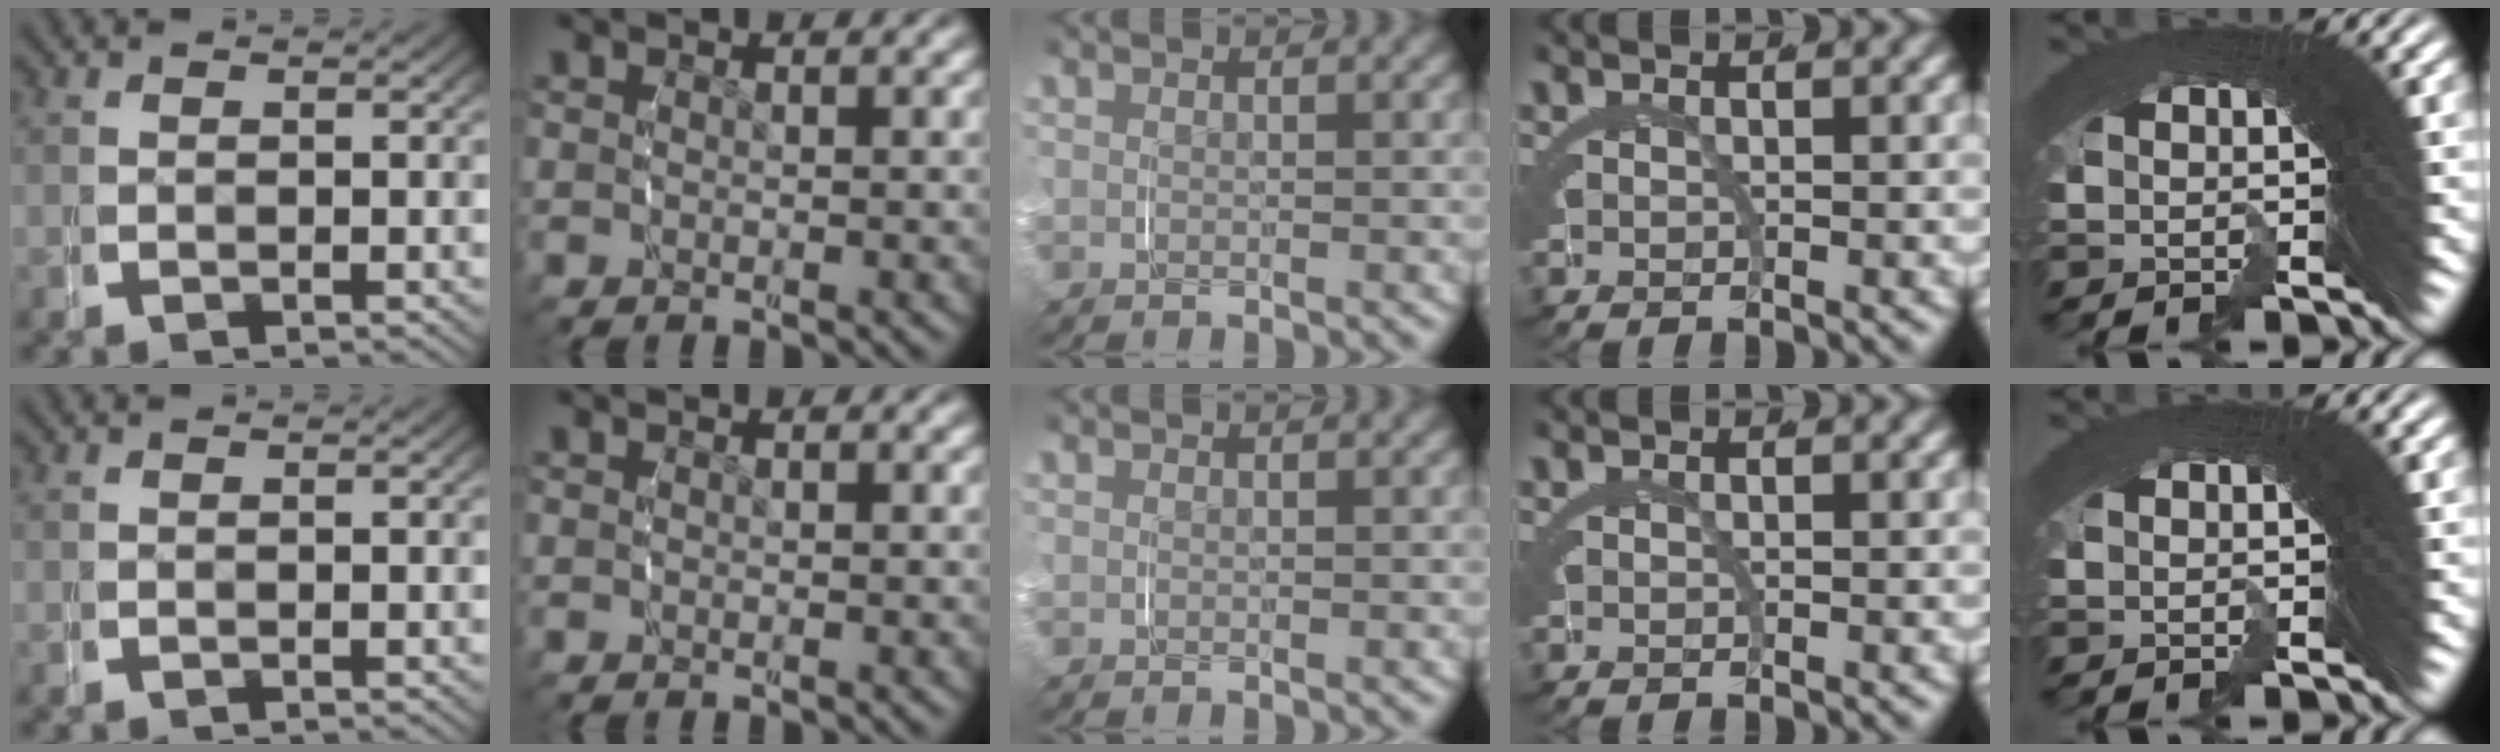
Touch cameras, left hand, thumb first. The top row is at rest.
{}